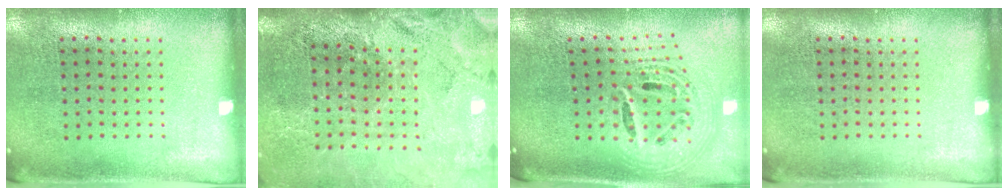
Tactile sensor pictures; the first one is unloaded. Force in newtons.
{"total": 4.0, "press": 3.3, "slide": 2.2}
{"total": 2.5, "press": 1.8, "slide": 1.7}
{"total": 0.0}